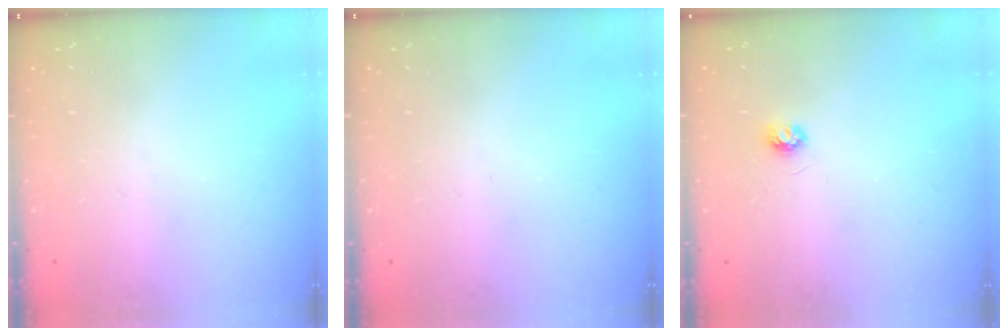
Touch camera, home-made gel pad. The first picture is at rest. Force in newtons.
{"total": 0.0}
{"total": 3.4, "press": 3.4, "slide": 0.4}